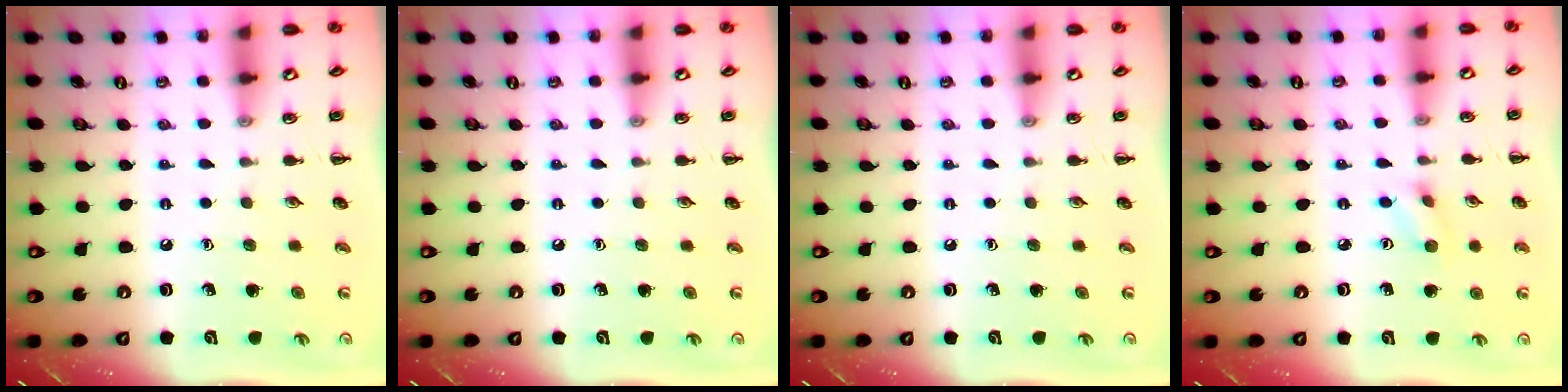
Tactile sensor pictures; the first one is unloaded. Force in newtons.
{"total": 0.0}
{"total": 0.0}
{"total": 4.3, "press": 4.1, "slide": 1.3}